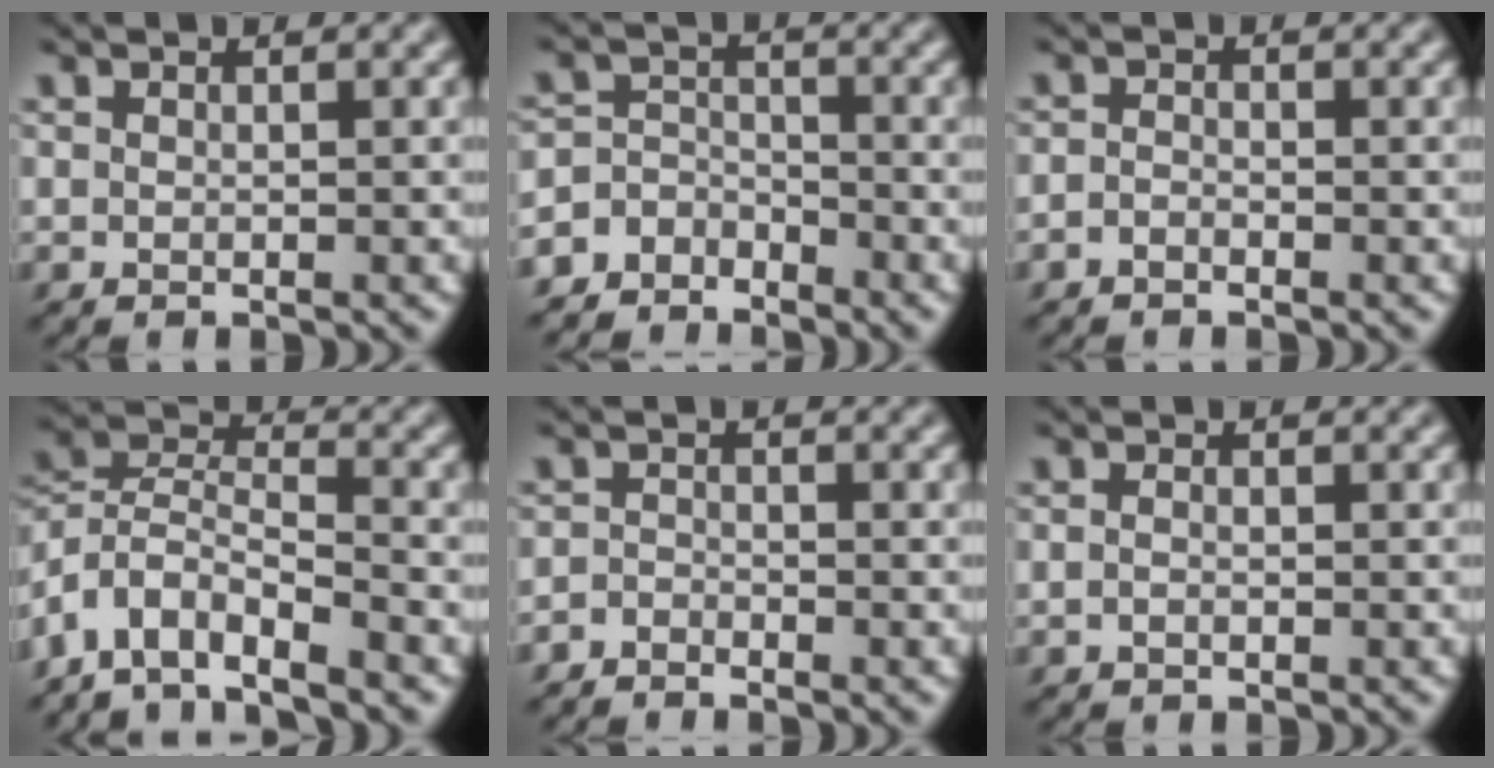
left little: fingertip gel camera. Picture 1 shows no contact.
{"total": 4.1, "force": [-3.5, 2.1, 0.1], "torque": [0.021, 0.007, -0.069]}
{"total": 0.9, "force": [-0.7, 0.5, 0.4], "torque": [-0.010, 0.001, -0.017]}
{"total": 6.7, "force": [-5.4, 2.4, 3.2], "torque": [-0.057, 0.007, -0.115]}
{"total": 1.4, "force": [-1.4, 0.4, 0.1], "torque": [-0.002, 0.004, -0.032]}
{"total": 0.7, "force": [-0.3, 0.5, 0.5], "torque": [-0.014, 0.001, -0.008]}